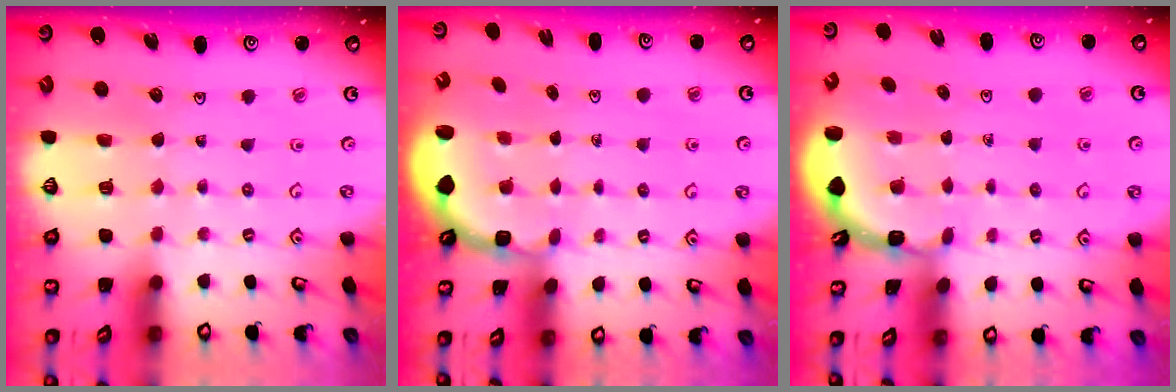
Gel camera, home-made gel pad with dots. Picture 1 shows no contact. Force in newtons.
{"total": 2.7, "press": 2.1, "slide": 1.7}
{"total": 1.7, "press": 1.7, "slide": 0.0}